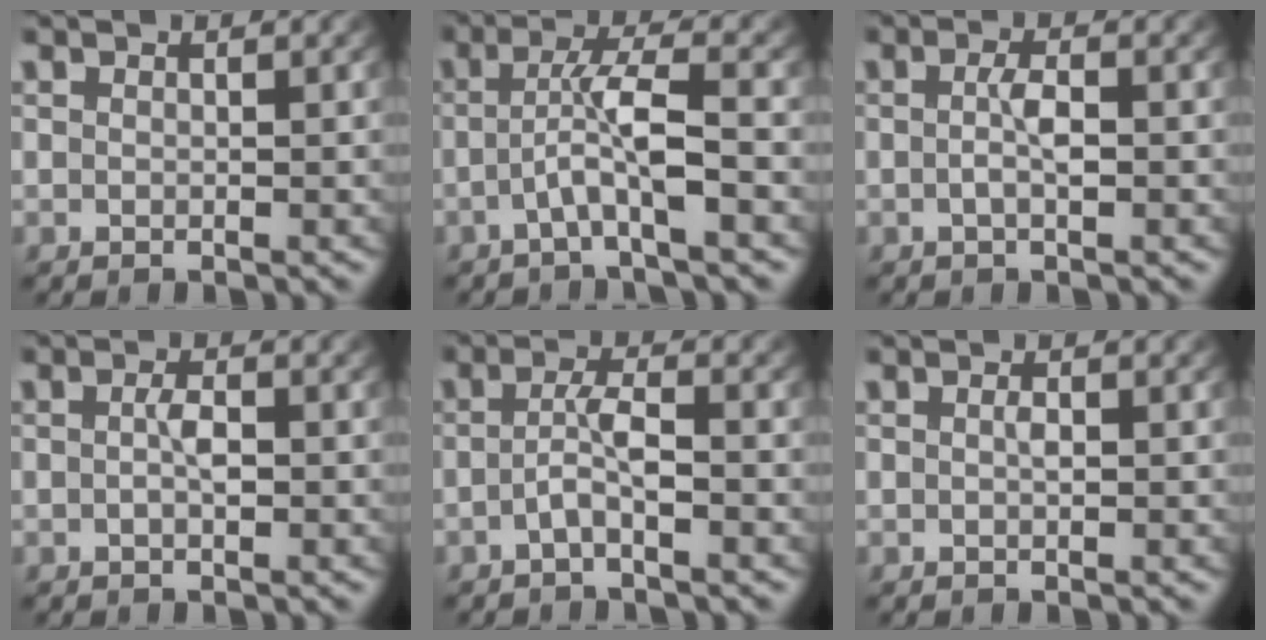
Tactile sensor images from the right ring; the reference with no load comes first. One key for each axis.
{"total": 3.8, "fx": -1.6, "fy": 0.1, "fz": 3.4, "tx": -0.070, "ty": -0.005, "tz": -0.023}
{"total": 2.2, "fx": -0.5, "fy": 0.4, "fz": 2.1, "tx": -0.046, "ty": -0.009, "tz": -0.005}
{"total": 1.5, "fx": -0.5, "fy": 0.4, "fz": 1.4, "tx": -0.033, "ty": -0.010, "tz": -0.005}
{"total": 2.6, "fx": -1.5, "fy": 0.2, "fz": 2.1, "tx": -0.041, "ty": -0.005, "tz": -0.023}
{"total": 0.5, "fx": -0.1, "fy": 0.2, "fz": 0.5, "tx": -0.015, "ty": -0.008, "tz": 0.001}